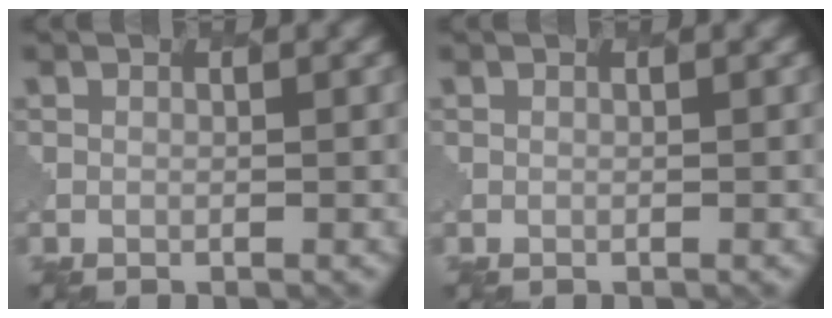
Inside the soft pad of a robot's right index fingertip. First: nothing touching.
{"total": 0.0}